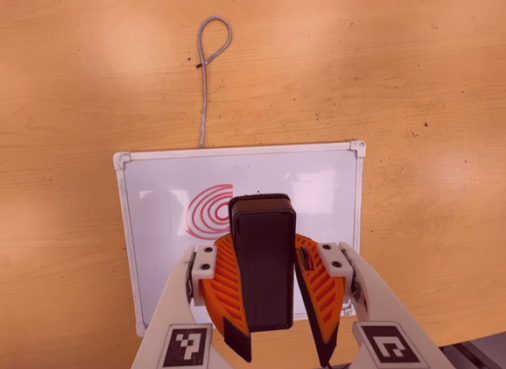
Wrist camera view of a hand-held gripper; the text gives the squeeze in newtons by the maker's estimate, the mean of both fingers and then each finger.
{"total": 12.0, "left": 11.3, "right": 12.7}